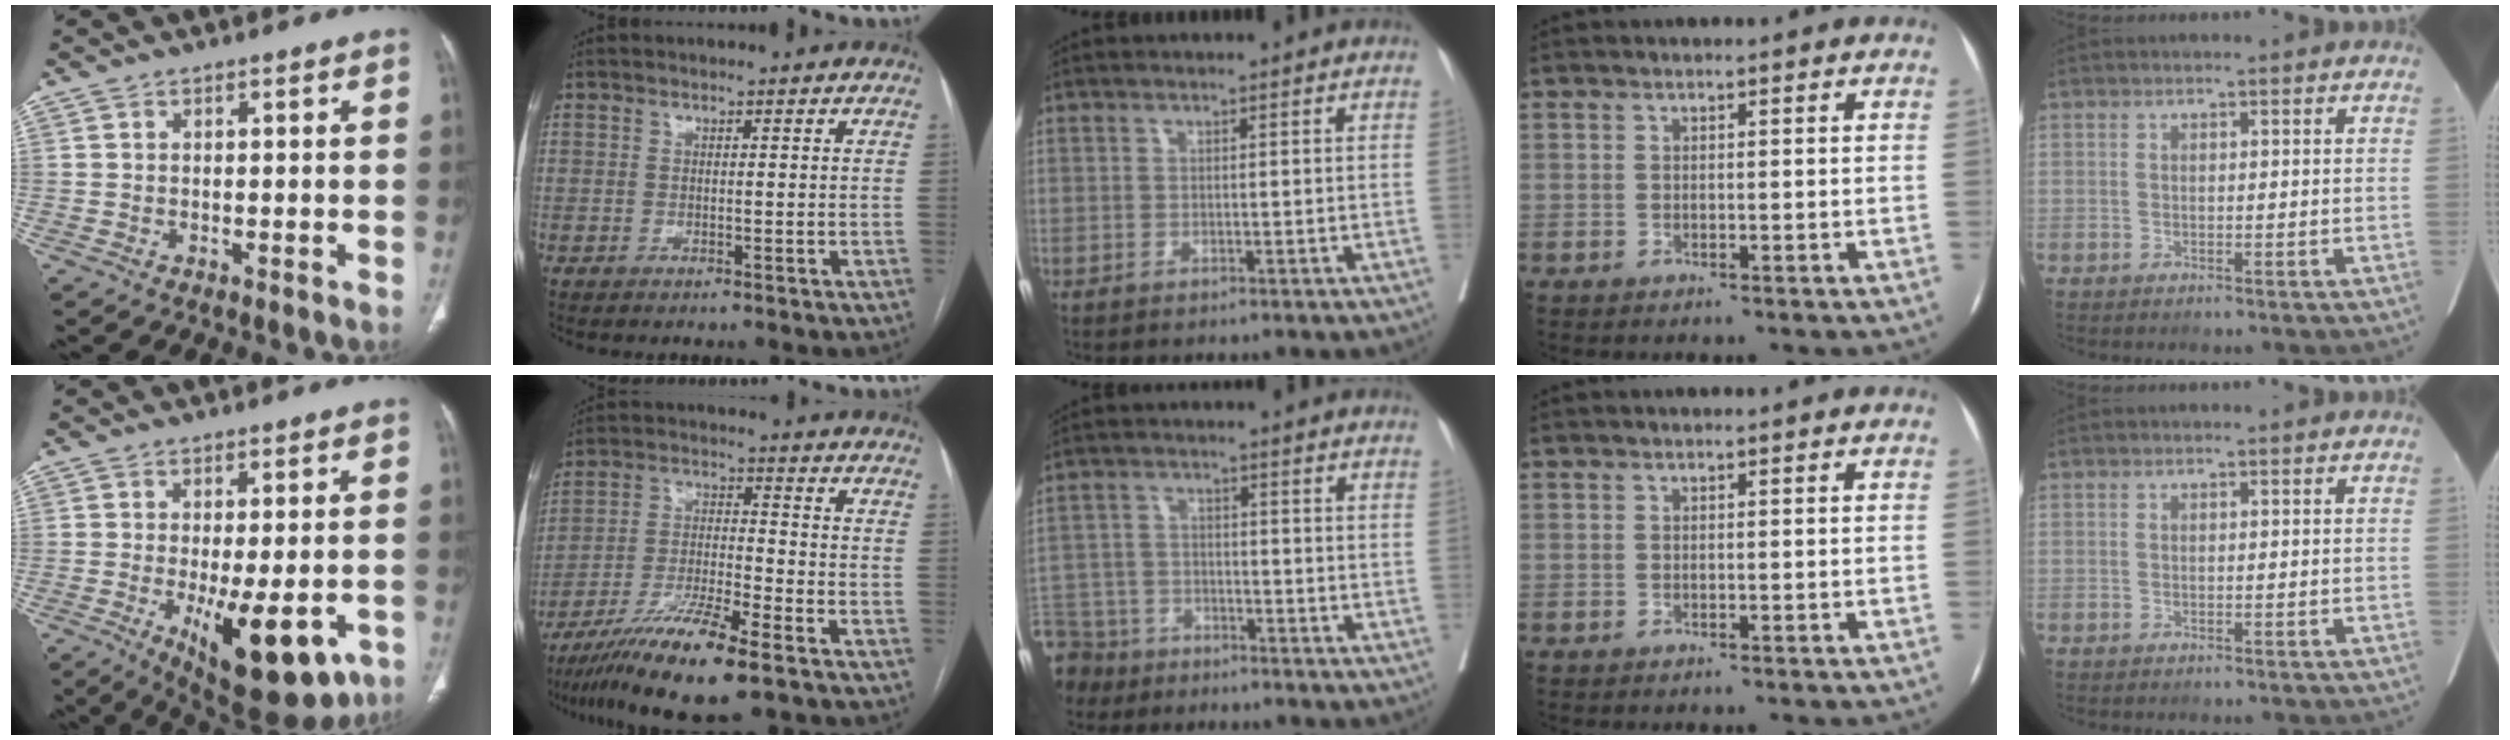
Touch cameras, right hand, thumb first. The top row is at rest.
{"thumb": {"total": 15.7, "force": [-5.6, 6.3, 13.2], "torque": [-0.161, -0.011, -0.062]}, "index": {"total": 13.1, "force": [-8.7, 1.0, 9.8], "torque": [-0.183, -0.030, -0.152]}, "middle": {"total": 10.4, "force": [-8.5, 5.8, 1.7], "torque": [-0.059, -0.001, -0.154]}}